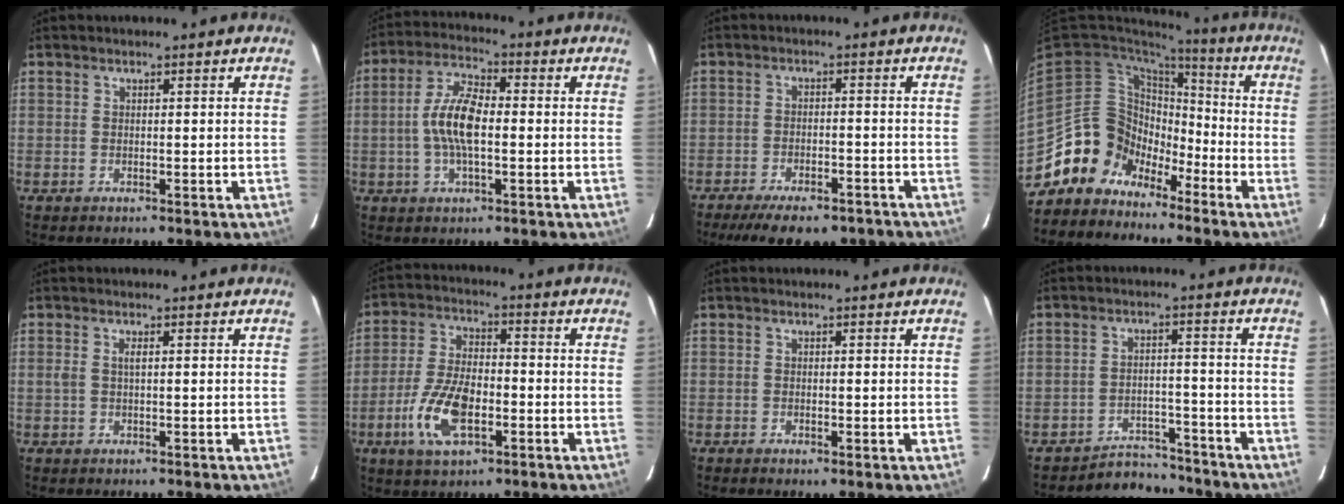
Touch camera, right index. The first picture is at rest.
{"total": 8.9, "force": [-0.8, 3.3, 8.3], "torque": [-0.167, 0.012, -0.020]}
{"total": 13.6, "force": [-10.6, 5.0, 6.9], "torque": [-0.148, -0.022, -0.150]}
{"total": 13.2, "force": [-8.8, 9.6, 2.2], "torque": [-0.065, 0.032, -0.163]}
{"total": 1.3, "force": [0.3, 0.3, 1.2], "torque": [-0.025, 0.002, 0.004]}
{"total": 12.1, "force": [-4.3, 5.6, 9.9], "torque": [-0.210, -0.004, -0.079]}
{"total": 0.8, "force": [-0.2, 0.4, 0.7], "torque": [-0.013, -0.004, -0.004]}
{"total": 7.3, "force": [-6.8, 2.7, -0.2], "torque": [-0.012, 0.021, -0.098]}